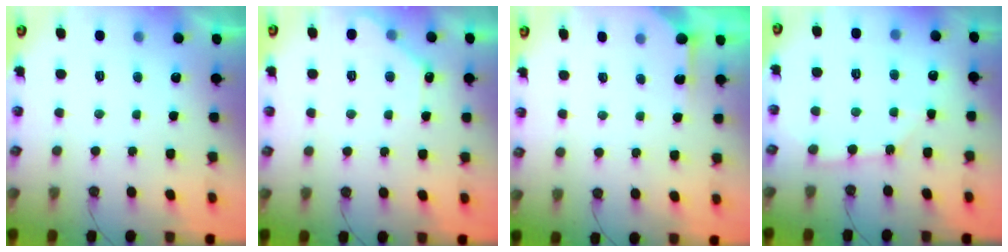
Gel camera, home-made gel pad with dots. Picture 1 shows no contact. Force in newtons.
{"total": 5.7, "press": 5.6, "slide": 0.7}
{"total": 2.3, "press": 2.2, "slide": 0.3}
{"total": 2.7, "press": 2.7, "slide": 0.3}